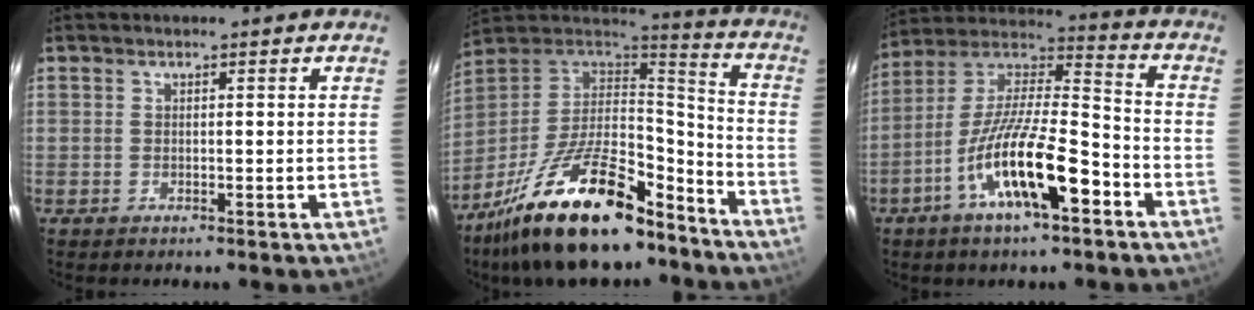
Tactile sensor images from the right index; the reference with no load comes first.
{"total": 26.0, "force": [-17.5, 9.4, 16.8], "torque": [-0.317, -0.017, -0.280]}
{"total": 17.4, "force": [-8.3, 4.4, 14.6], "torque": [-0.270, -0.009, -0.155]}